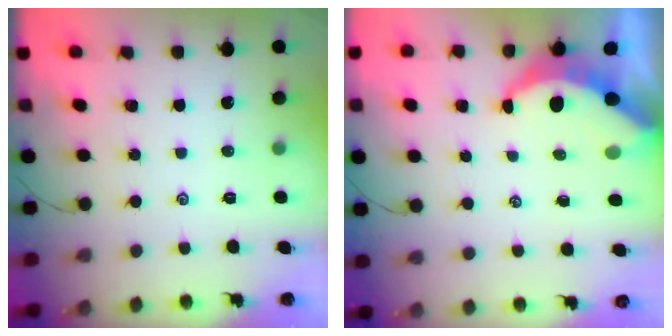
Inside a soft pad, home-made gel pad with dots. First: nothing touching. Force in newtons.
{"total": 7.0, "press": 6.9, "slide": 0.7}